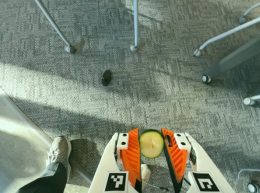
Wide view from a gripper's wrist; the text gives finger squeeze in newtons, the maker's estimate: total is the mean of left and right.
{"total": 8.7, "left": 8.8, "right": 8.6}